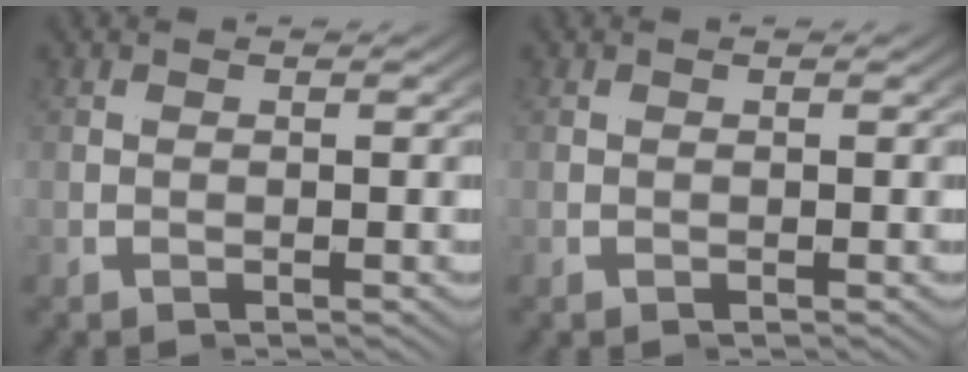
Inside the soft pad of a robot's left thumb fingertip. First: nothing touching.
{"total": 0.0}